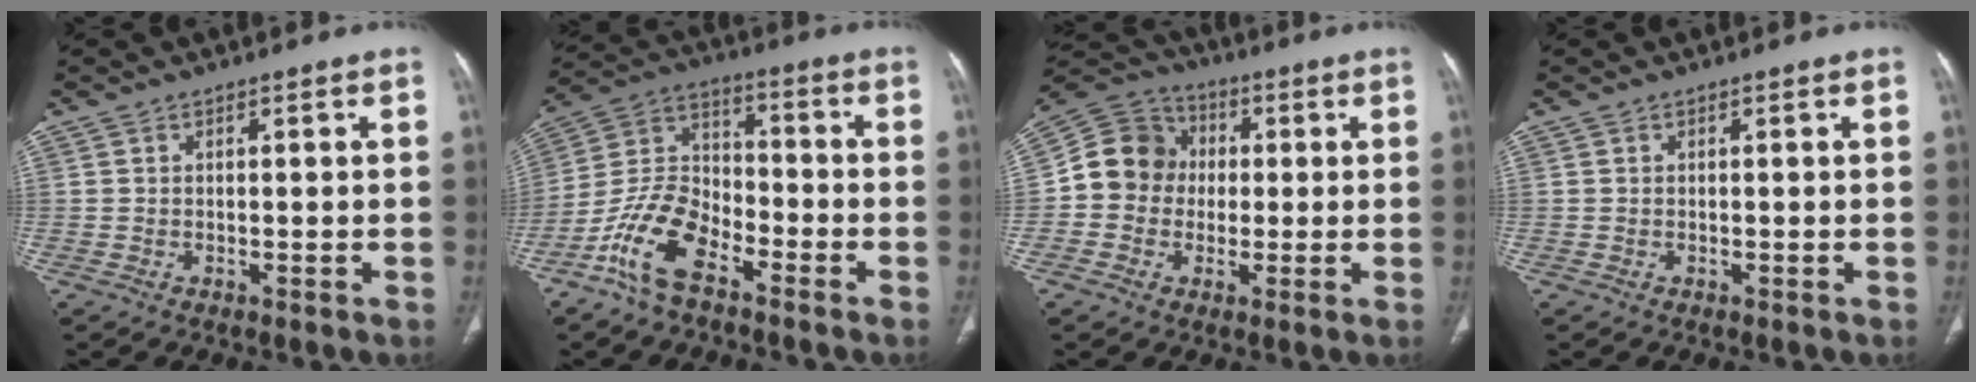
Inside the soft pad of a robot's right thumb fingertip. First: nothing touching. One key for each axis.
{"total": 12.6, "fx": -7.5, "fy": 6.1, "fz": 8.0, "tx": -0.161, "ty": 0.051, "tz": -0.155}
{"total": 11.1, "fx": 0.1, "fy": 10.1, "fz": 4.5, "tx": -0.056, "ty": 0.030, "tz": -0.011}
{"total": 0.0}